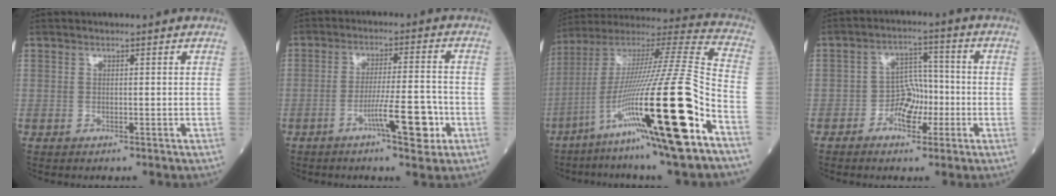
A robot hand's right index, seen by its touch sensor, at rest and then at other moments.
{"total": 7.7, "force": [-3.5, 0.9, 6.8], "torque": [-0.113, -0.001, -0.053]}
{"total": 27.6, "force": [-10.9, 0.2, 25.4], "torque": [-0.427, -0.036, -0.193]}
{"total": 5.5, "force": [-2.1, 3.6, 3.5], "torque": [-0.054, 0.015, -0.039]}